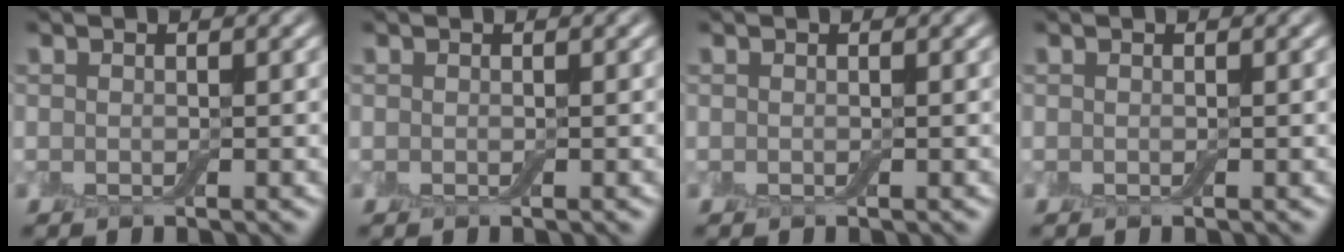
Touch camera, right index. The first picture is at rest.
{"total": 0.0}
{"total": 0.0}
{"total": 0.0}